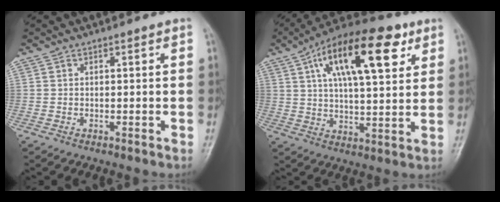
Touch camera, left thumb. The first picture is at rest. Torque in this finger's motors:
{"motor_torque": [0.66, 0.74, 1.97, -0.80, 0.46]}